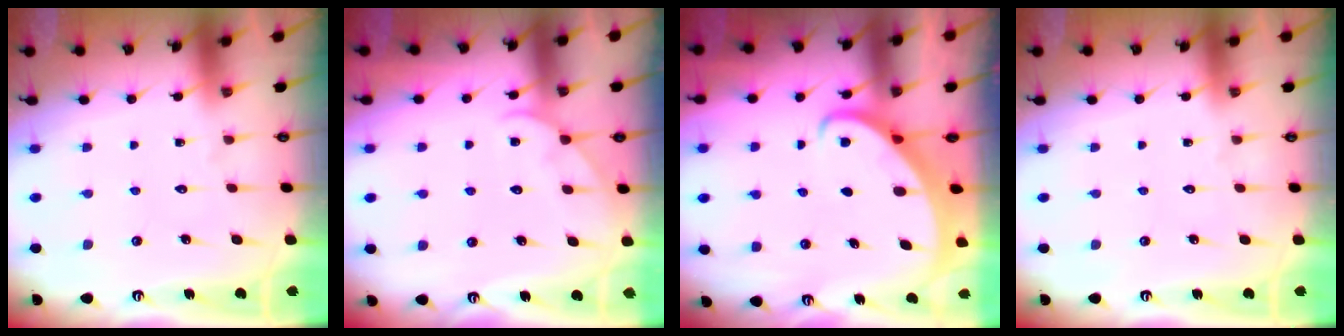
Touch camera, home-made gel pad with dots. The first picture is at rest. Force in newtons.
{"total": 2.8, "press": 2.8, "slide": 0.3}
{"total": 2.6, "press": 2.6, "slide": 0.3}
{"total": 0.0}